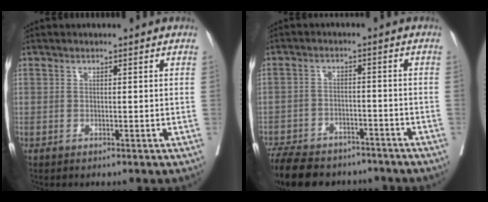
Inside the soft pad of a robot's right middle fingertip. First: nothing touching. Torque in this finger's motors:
{"motor_torque": [1.02, -1.11, 0.37, 0.06]}